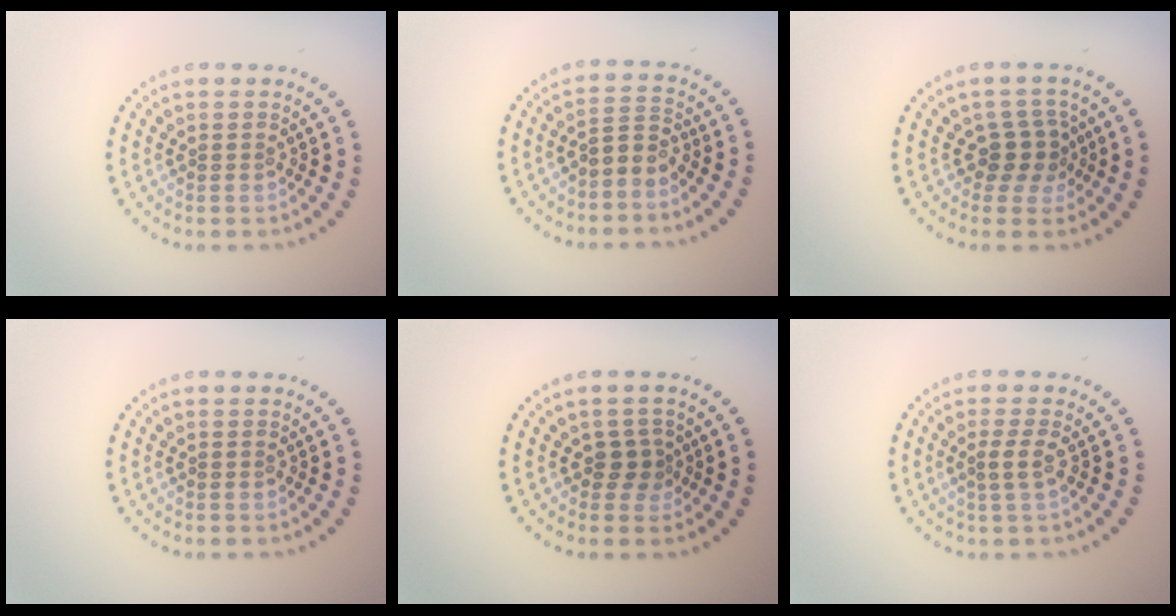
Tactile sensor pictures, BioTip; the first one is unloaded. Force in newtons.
{"total": 2.0, "press": 1.6, "slide": 1.3}
{"total": 2.6, "press": 2.0, "slide": 1.7}
{"total": 0.0}
{"total": 1.6, "press": 1.3, "slide": 1.0}
{"total": 1.5, "press": 1.2, "slide": 0.9}